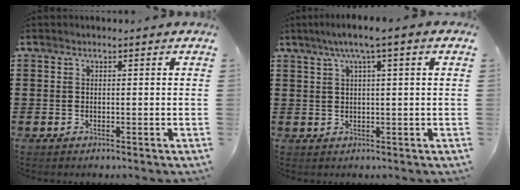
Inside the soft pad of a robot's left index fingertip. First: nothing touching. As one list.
[{"total": 3.5, "force": [1.3, -0.2, 3.3], "torque": [-0.064, -0.001, 0.019]}]